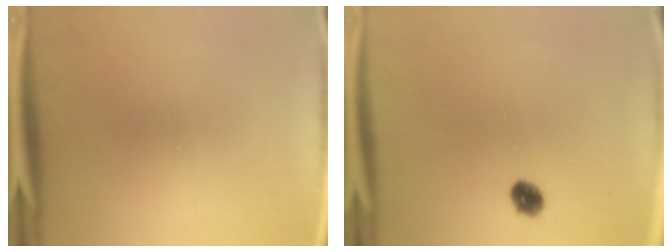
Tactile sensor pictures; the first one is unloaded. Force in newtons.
{"total": 3.2}